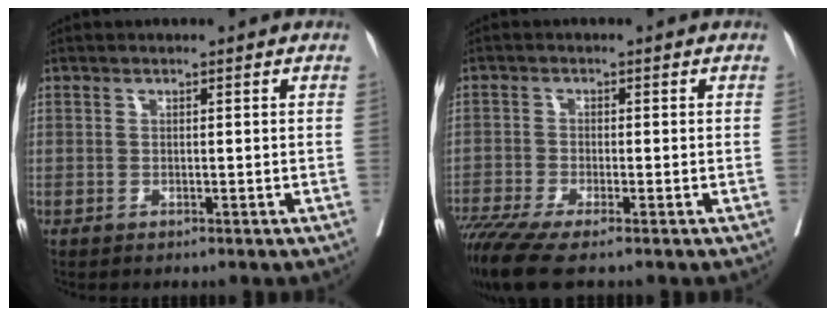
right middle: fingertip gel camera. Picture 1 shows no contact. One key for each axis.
{"total": 7.3, "fx": -5.5, "fy": 0.5, "fz": 4.8, "tx": -0.090, "ty": -0.017, "tz": -0.100}